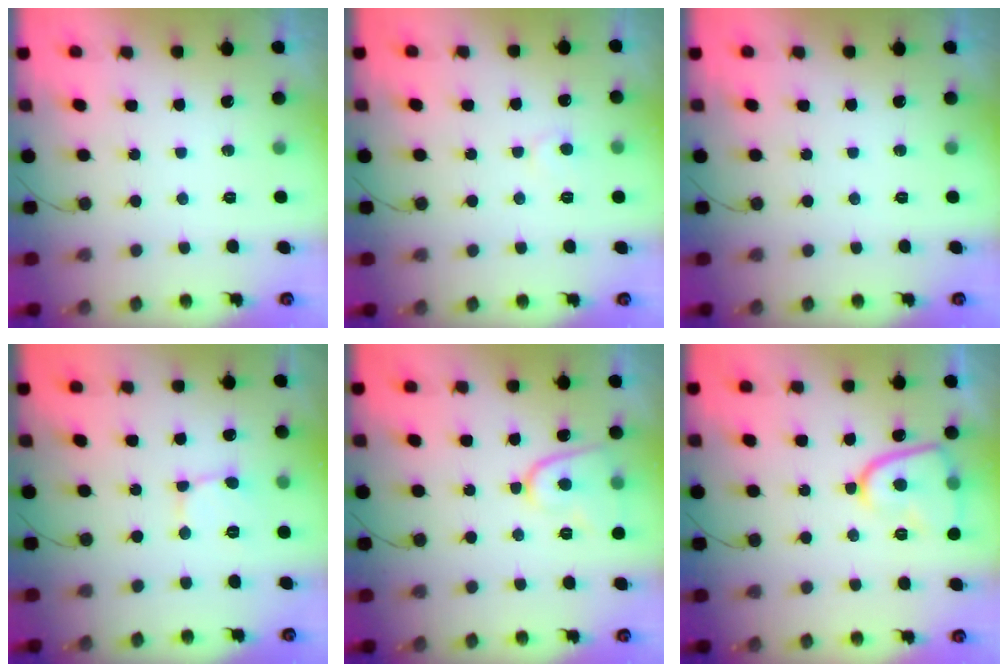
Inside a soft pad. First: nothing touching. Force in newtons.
{"total": 4.8, "press": 4.8, "slide": 0.4}
{"total": 0.0}
{"total": 2.1, "press": 2.1, "slide": 0.2}
{"total": 9.5, "press": 9.4, "slide": 1.3}
{"total": 12.3, "press": 12.2, "slide": 1.3}